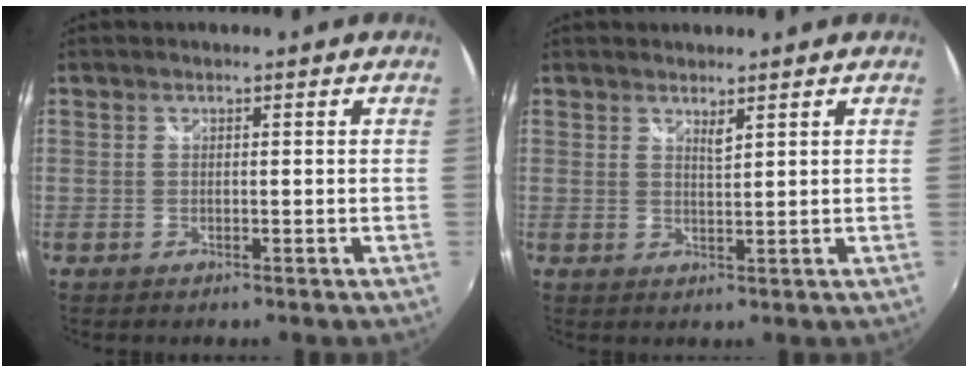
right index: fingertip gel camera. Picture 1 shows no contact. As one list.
[{"total": 1.6, "force": [1.3, 0.1, 0.9], "torque": [-0.017, -0.003, 0.021]}]